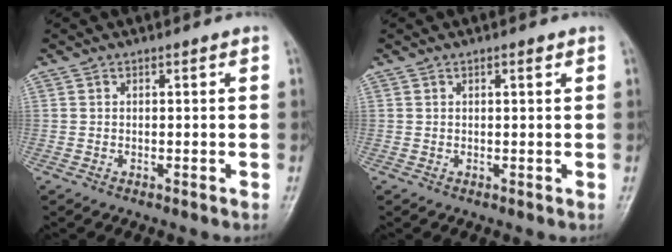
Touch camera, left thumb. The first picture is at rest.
{"total": 1.1, "force": [0.6, 0.2, 0.9], "torque": [-0.014, 0.000, 0.007]}